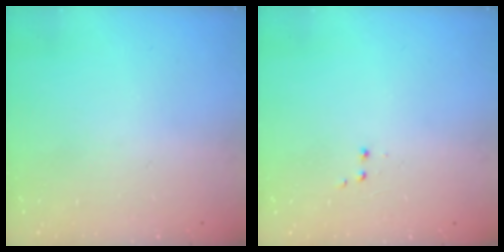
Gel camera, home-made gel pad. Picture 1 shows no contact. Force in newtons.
{"total": 1.9, "press": 1.8, "slide": 0.5}